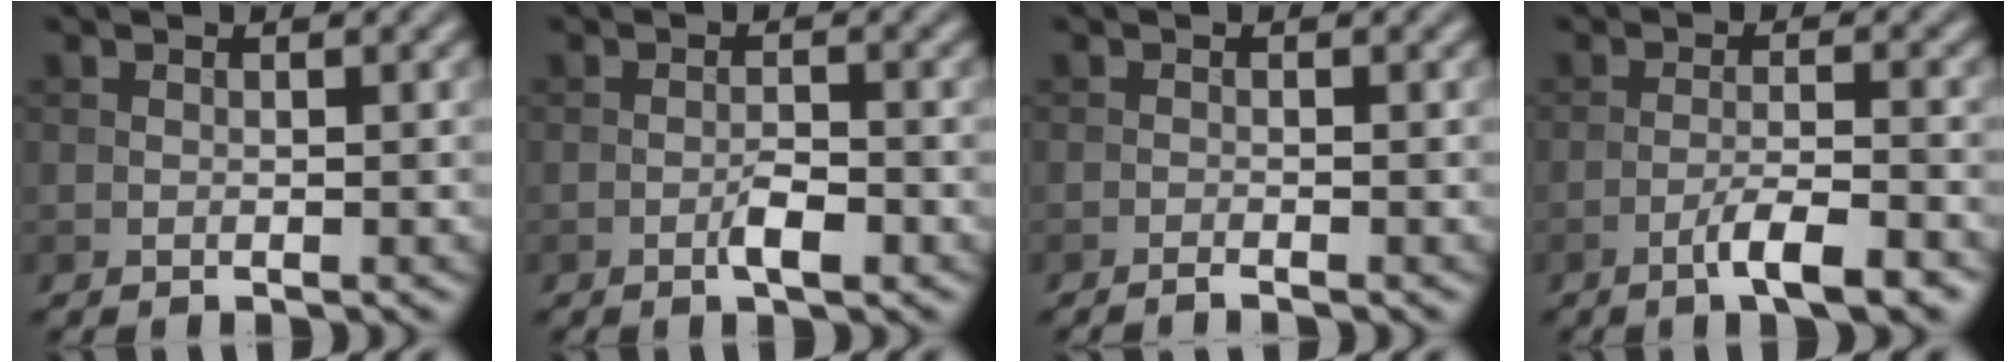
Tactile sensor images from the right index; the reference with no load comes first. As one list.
[{"total": 2.2, "force": [-1.0, 0.5, 1.8], "torque": [-0.032, 0.002, -0.020]}, {"total": 1.1, "force": [-0.9, 0.1, 0.7], "torque": [-0.010, 0.001, -0.020]}, {"total": 4.4, "force": [-2.7, 0.7, 3.5], "torque": [-0.059, 0.005, -0.049]}]